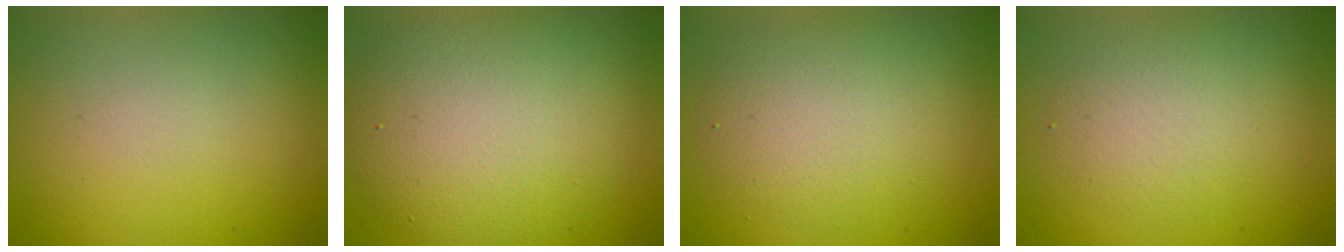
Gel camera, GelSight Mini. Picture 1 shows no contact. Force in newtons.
{"total": 6.8, "press": 6.7, "slide": 0.5}
{"total": 3.8, "press": 3.8, "slide": 0.1}
{"total": 2.6, "press": 2.6, "slide": 0.1}